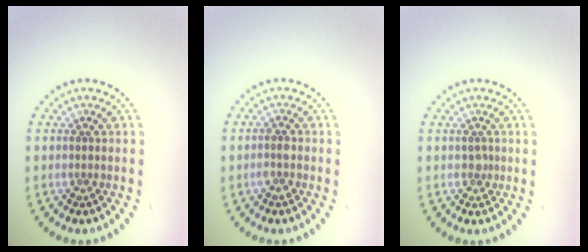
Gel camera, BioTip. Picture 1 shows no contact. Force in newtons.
{"total": 1.3, "press": 1.2, "slide": 0.5}
{"total": 0.7, "press": 0.6, "slide": 0.4}